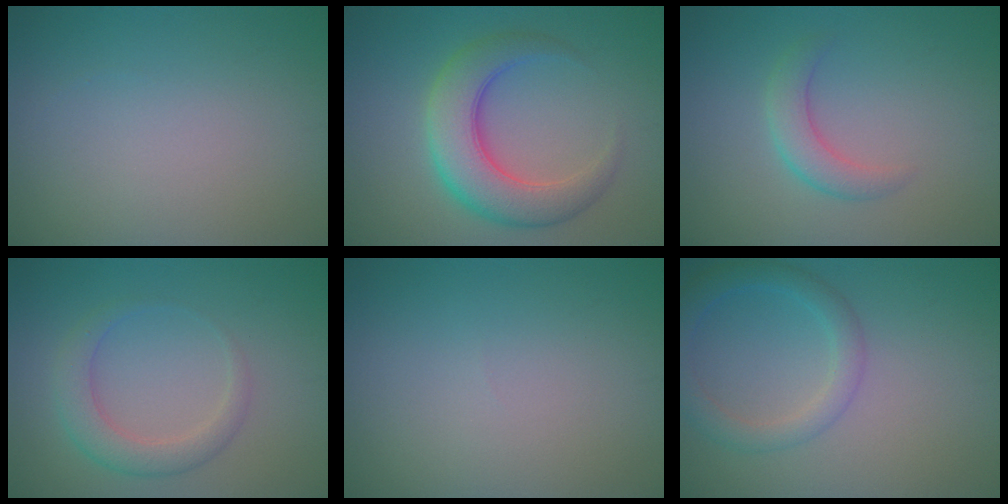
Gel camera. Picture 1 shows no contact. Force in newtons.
{"total": 6.6, "press": 6.6, "slide": 0.4}
{"total": 2.5, "press": 2.5, "slide": 0.1}
{"total": 3.0, "press": 3.0, "slide": 0.1}
{"total": 0.0}
{"total": 3.1, "press": 3.1, "slide": 0.3}